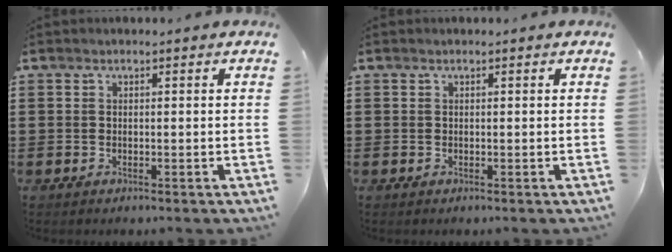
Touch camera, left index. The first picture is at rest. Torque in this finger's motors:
{"motor_torque": [-0.03, 0.01, 0.01, 0.01]}